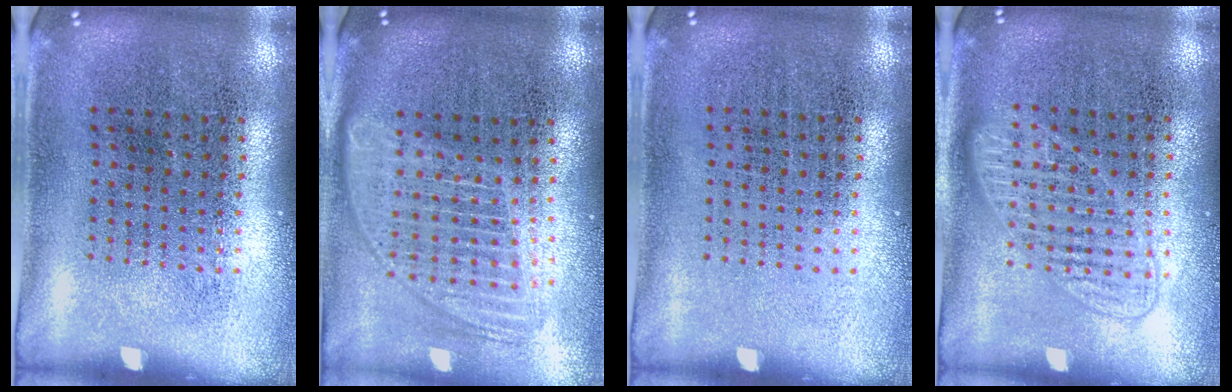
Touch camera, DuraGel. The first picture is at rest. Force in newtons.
{"total": 1.8, "press": 1.5, "slide": 1.0}
{"total": 0.0}
{"total": 1.2, "press": 1.2, "slide": 0.2}